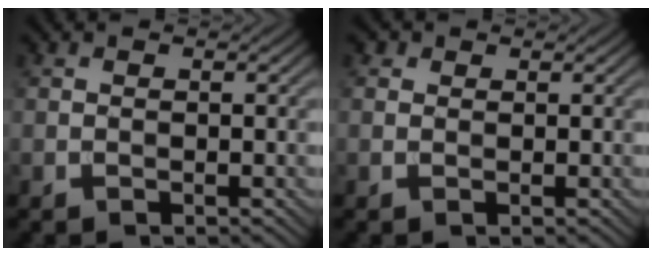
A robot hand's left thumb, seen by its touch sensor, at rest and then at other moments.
{"total": 1.0, "force": [0.6, 0.8, 0.3], "torque": [-0.004, 0.003, 0.006]}